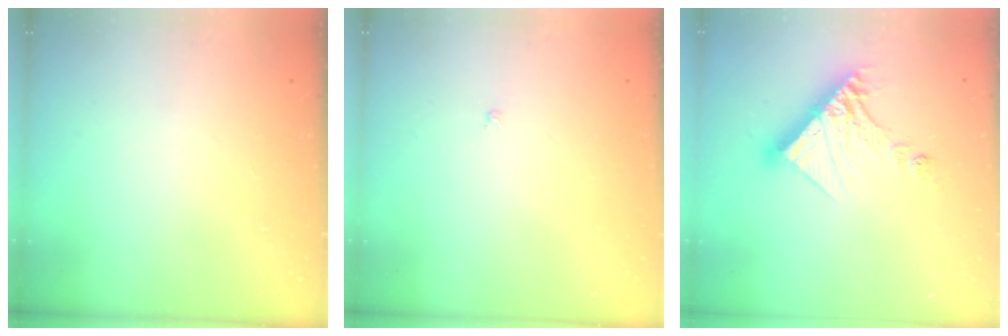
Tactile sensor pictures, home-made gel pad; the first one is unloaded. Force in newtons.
{"total": 1.0, "press": 0.9, "slide": 0.3}
{"total": 14.6, "press": 14.5, "slide": 1.3}